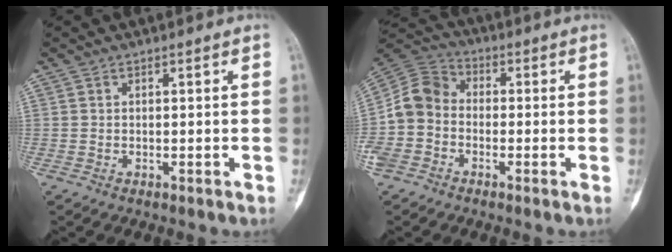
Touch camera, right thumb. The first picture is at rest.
{"total": 10.4, "force": [-3.0, 8.5, 5.2], "torque": [-0.102, 0.040, -0.069]}